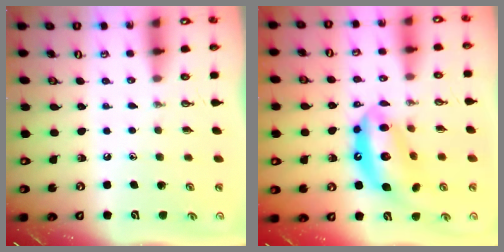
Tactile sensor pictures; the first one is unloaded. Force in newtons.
{"total": 14.8, "press": 14.7, "slide": 1.4}